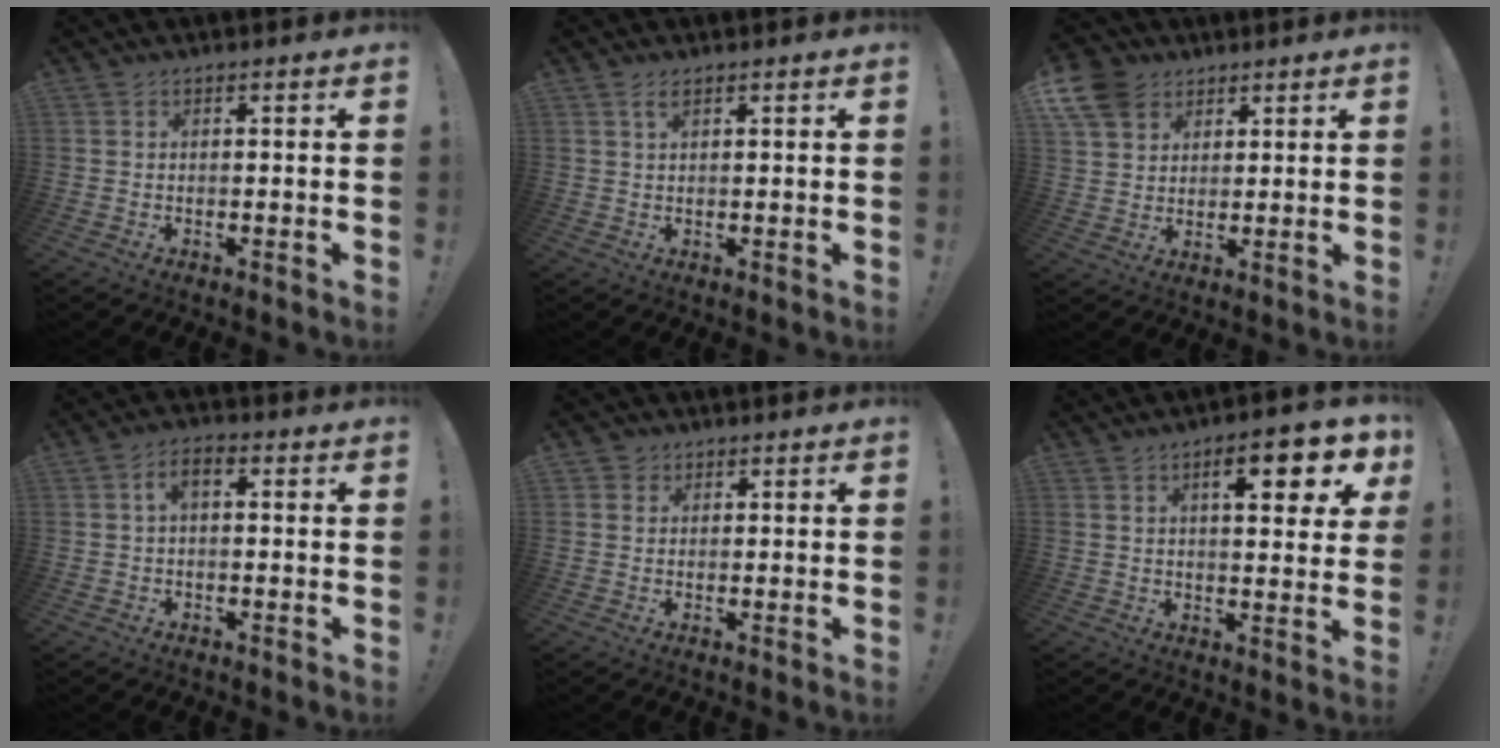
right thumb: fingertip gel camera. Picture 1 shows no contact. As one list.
[{"total": 2.3, "force": [1.4, 0.8, 1.6], "torque": [-0.026, -0.002, 0.023]}, {"total": 9.5, "force": [5.1, 7.3, 3.5], "torque": [-0.068, -0.029, 0.102]}, {"total": 4.2, "force": [0.7, 2.2, 3.5], "torque": [-0.059, 0.008, 0.011]}, {"total": 2.2, "force": [1.3, 1.8, 0.2], "torque": [-0.004, -0.003, 0.022]}, {"total": 11.0, "force": [4.6, 3.1, 9.5], "torque": [-0.124, -0.018, 0.067]}]